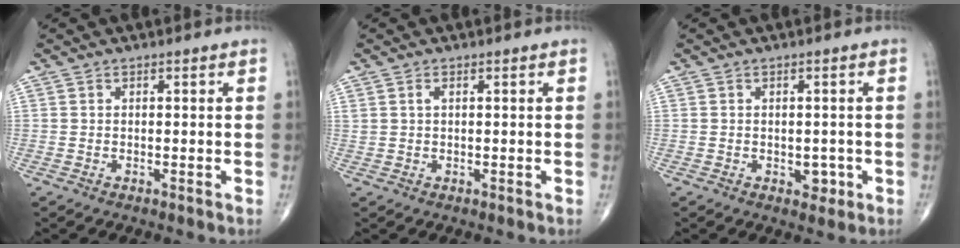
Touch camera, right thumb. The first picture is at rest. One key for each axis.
{"total": 1.0, "fx": 0.4, "fy": 0.5, "fz": 0.8, "tx": -0.018, "ty": 0.005, "tz": 0.010}
{"total": 1.9, "fx": -0.6, "fy": 1.4, "fz": 1.1, "tx": -0.004, "ty": 0.002, "tz": -0.006}